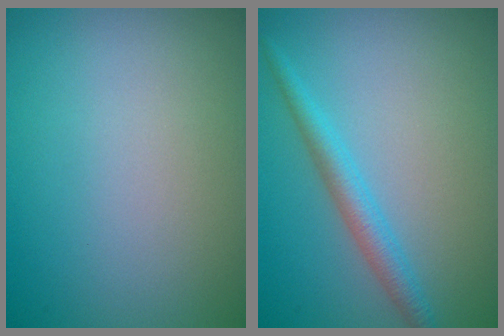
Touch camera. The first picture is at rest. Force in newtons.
{"total": 2.5, "press": 2.5, "slide": 0.1}